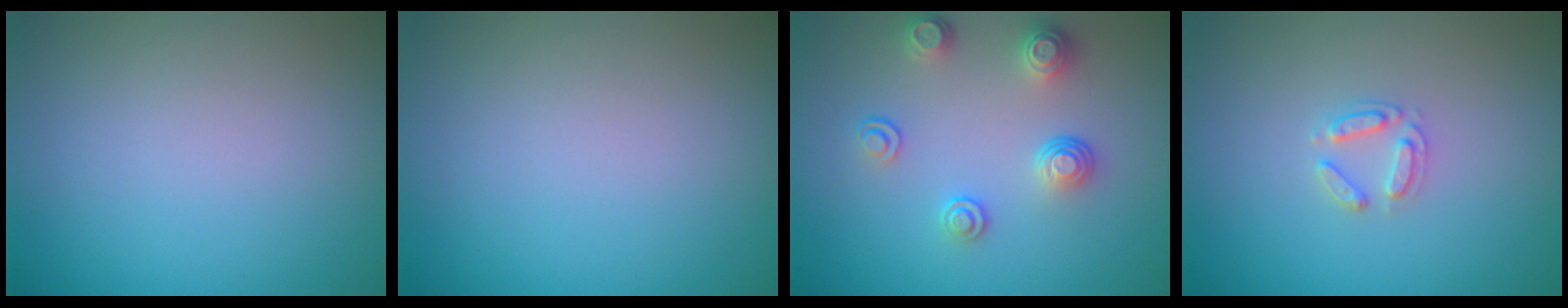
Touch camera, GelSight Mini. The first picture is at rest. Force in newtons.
{"total": 0.0}
{"total": 2.9, "press": 2.6, "slide": 1.4}
{"total": 1.7, "press": 1.7, "slide": 0.2}